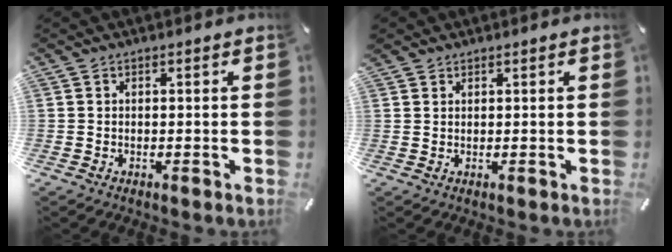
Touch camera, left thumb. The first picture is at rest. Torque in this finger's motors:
{"motor_torque": [1.23, 1.23, 1.40, -1.37, 0.37]}